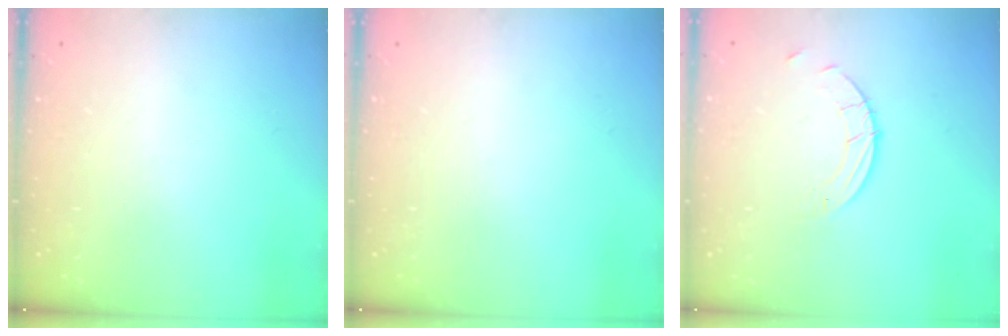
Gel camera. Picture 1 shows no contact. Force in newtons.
{"total": 0.0}
{"total": 2.5, "press": 2.5, "slide": 0.2}